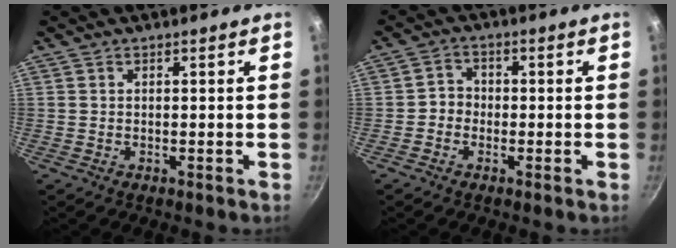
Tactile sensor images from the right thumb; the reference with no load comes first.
{"total": 3.0, "force": [-0.9, 2.7, 1.0], "torque": [0.006, 0.014, -0.025]}